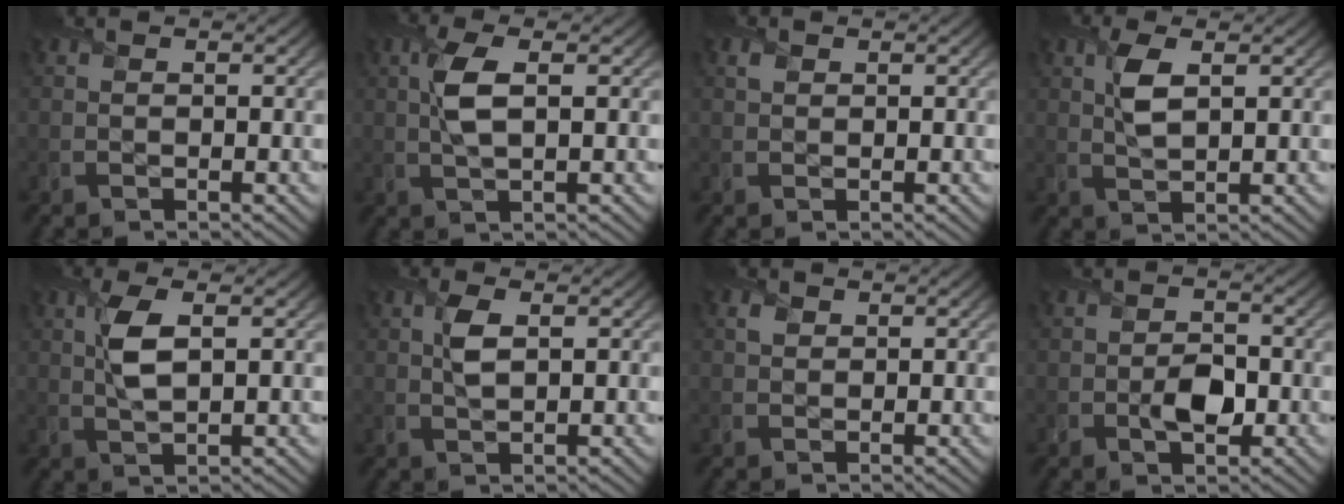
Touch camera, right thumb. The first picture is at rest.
{"total": 4.4, "force": [0.9, 1.5, 4.1], "torque": [-0.098, 0.004, 0.018]}
{"total": 0.9, "force": [0.6, 0.7, 0.2], "torque": [-0.003, -0.001, 0.012]}
{"total": 3.7, "force": [1.3, 1.5, 3.1], "torque": [-0.072, 0.001, 0.028]}
{"total": 4.6, "force": [1.2, 1.7, 4.1], "torque": [-0.097, 0.002, 0.024]}
{"total": 2.9, "force": [0.8, 1.2, 2.4], "torque": [-0.056, 0.002, 0.017]}
{"total": 1.3, "force": [0.7, 1.0, 0.4], "torque": [-0.007, 0.000, 0.012]}
{"total": 3.5, "force": [-1.0, 2.3, 2.5], "torque": [-0.039, -0.006, -0.016]}